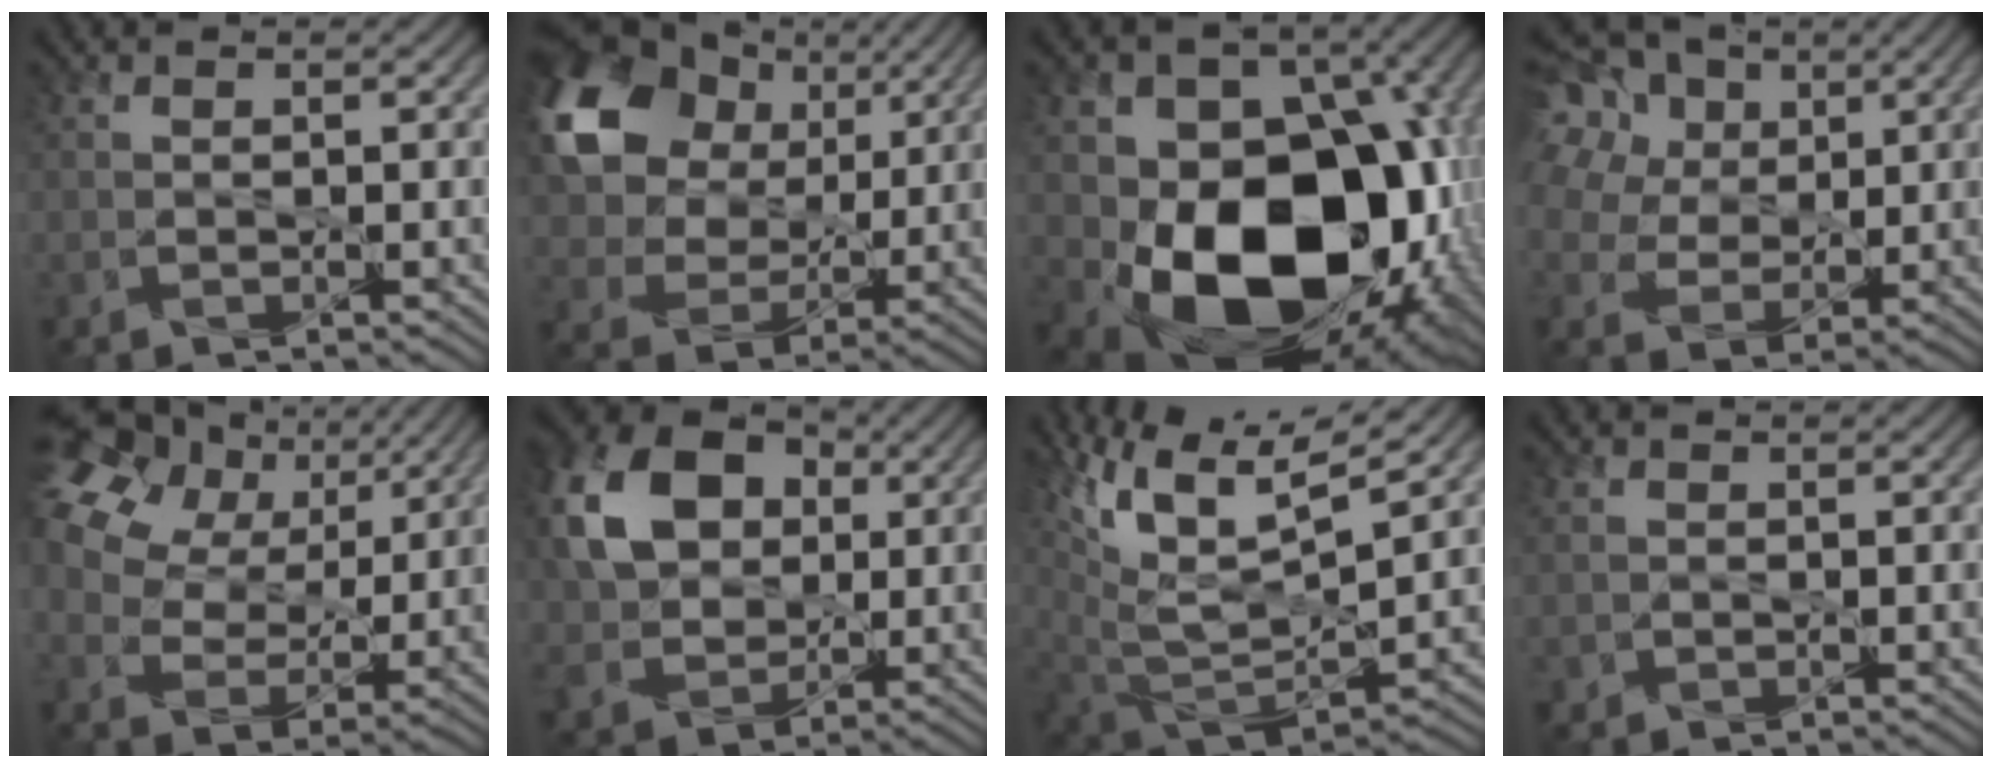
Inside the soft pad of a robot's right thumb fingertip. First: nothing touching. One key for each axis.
{"total": 14.3, "fx": 5.2, "fy": 10.6, "fz": 8.1, "tx": -0.193, "ty": 0.020, "tz": 0.090}
{"total": 17.4, "fx": -2.6, "fy": 12.7, "fz": 11.6, "tx": -0.166, "ty": -0.048, "tz": -0.027}
{"total": 17.9, "fx": 8.0, "fy": 12.9, "fz": 9.4, "tx": -0.278, "ty": 0.048, "tz": 0.164}
{"total": 18.6, "fx": 8.3, "fy": 13.3, "fz": 10.1, "tx": -0.297, "ty": 0.060, "tz": 0.175}
{"total": 12.5, "fx": 2.3, "fy": 9.7, "fz": 7.6, "tx": -0.189, "ty": 0.011, "tz": 0.037}
{"total": 13.6, "fx": 8.2, "fy": 4.7, "fz": 9.8, "tx": -0.245, "ty": 0.010, "tz": 0.152}
{"total": 0.9, "fx": -0.3, "fy": 0.9, "fz": -0.1, "tx": 0.008, "ty": -0.006, "tz": -0.010}